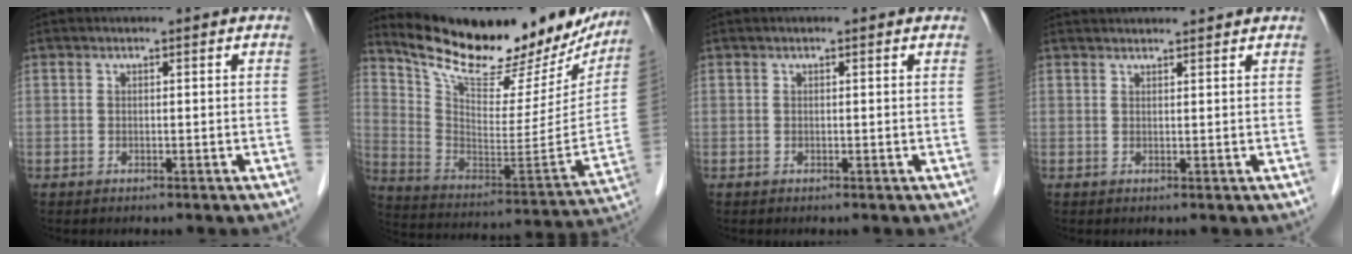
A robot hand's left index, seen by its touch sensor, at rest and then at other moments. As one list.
[{"total": 27.8, "force": [23.3, 7.8, 13.0], "torque": [-0.208, -0.041, 0.329]}, {"total": 0.6, "force": [0.4, 0.2, 0.3], "torque": [-0.009, 0.007, 0.003]}, {"total": 7.2, "force": [6.9, 0.2, 1.9], "torque": [-0.023, 0.036, 0.083]}]